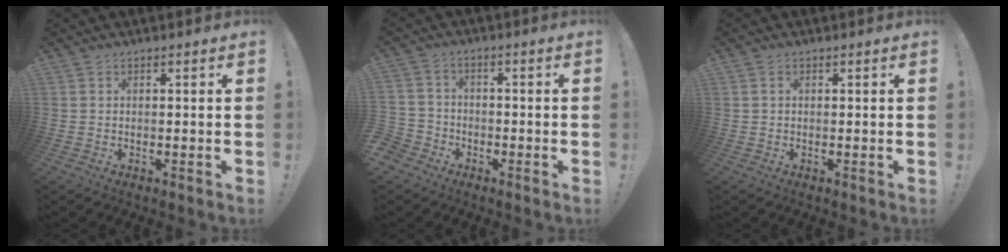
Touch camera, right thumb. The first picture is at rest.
{"total": 2.9, "force": [-1.7, 2.2, 0.8], "torque": [-0.017, 0.011, -0.033]}
{"total": 0.8, "force": [0.2, 0.6, 0.4], "torque": [-0.004, 0.001, 0.003]}